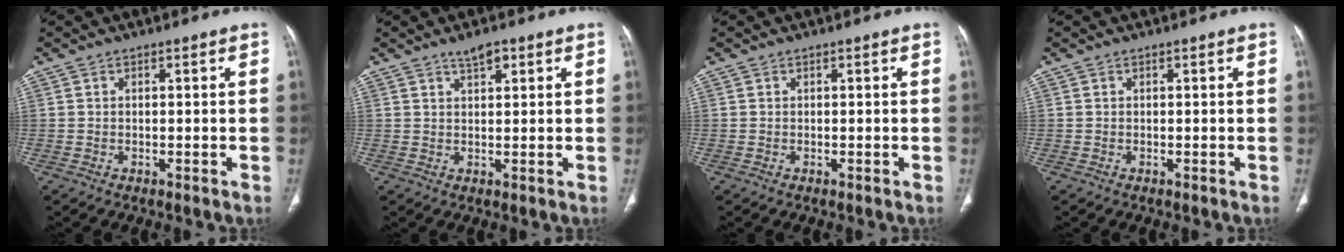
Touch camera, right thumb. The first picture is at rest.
{"total": 2.8, "force": [1.8, 0.9, 1.9], "torque": [-0.029, -0.010, 0.030]}
{"total": 0.0}
{"total": 0.0}